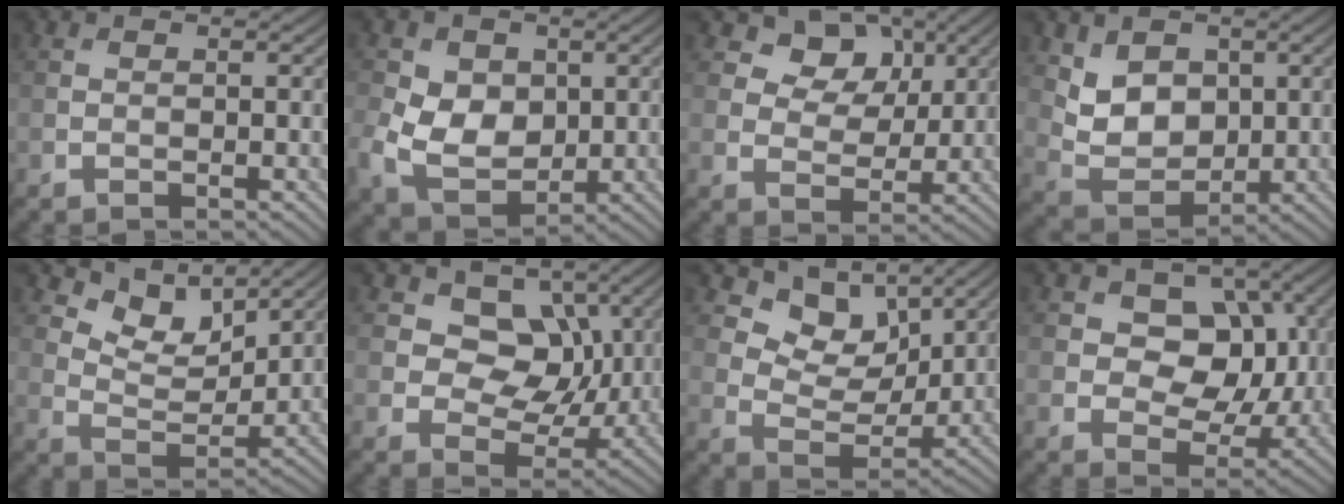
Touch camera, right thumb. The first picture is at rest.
{"total": 8.2, "force": [0.1, 6.4, 5.2], "torque": [-0.127, -0.011, -0.002]}
{"total": 6.5, "force": [3.4, 4.6, 2.9], "torque": [-0.048, -0.017, 0.058]}
{"total": 6.3, "force": [2.1, 4.6, 3.7], "torque": [-0.083, -0.014, 0.037]}
{"total": 7.3, "force": [5.4, 3.2, 3.6], "torque": [-0.075, -0.008, 0.094]}
{"total": 8.5, "force": [2.8, 6.7, 4.6], "torque": [-0.093, -0.011, 0.044]}
{"total": 8.2, "force": [5.0, 5.1, 4.1], "torque": [-0.077, -0.010, 0.081]}
{"total": 8.1, "force": [1.5, 6.0, 5.1], "torque": [-0.079, -0.006, 0.012]}